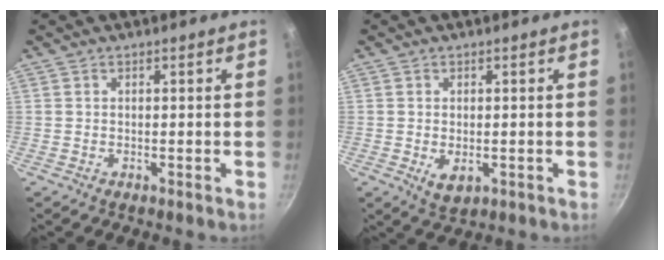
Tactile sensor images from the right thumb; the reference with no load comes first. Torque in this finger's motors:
{"motor_torque": [-0.61, -0.04, 0.18, 0.51, 0.10]}